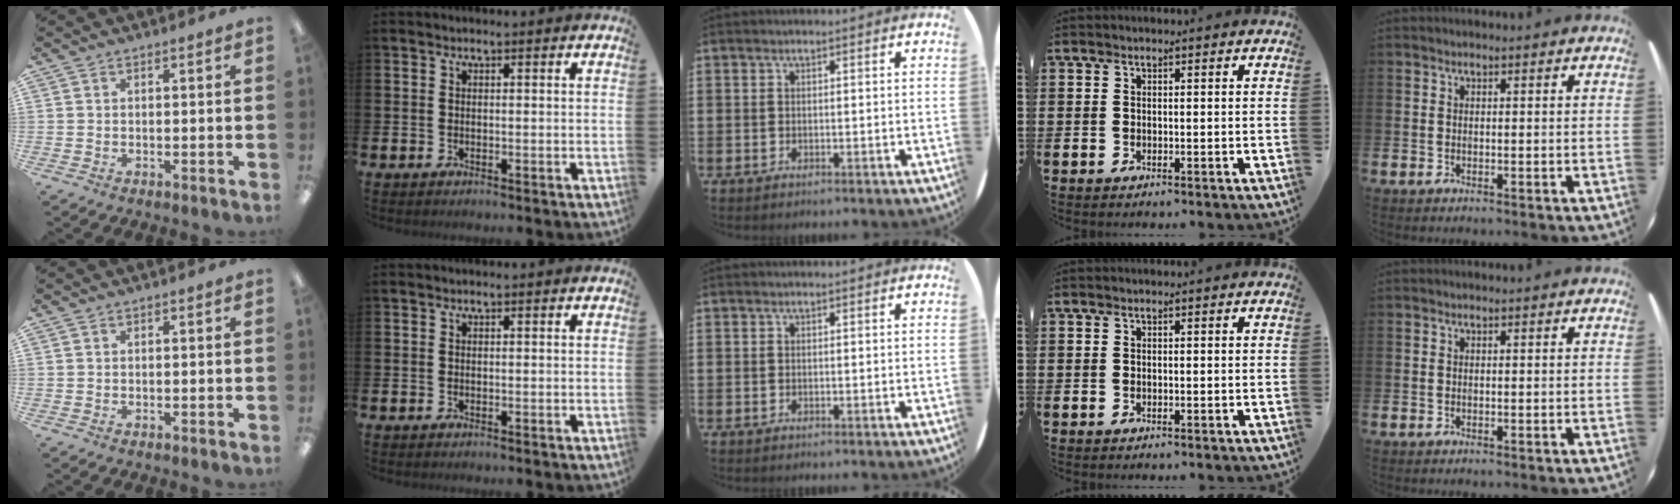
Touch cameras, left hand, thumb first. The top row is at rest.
{}